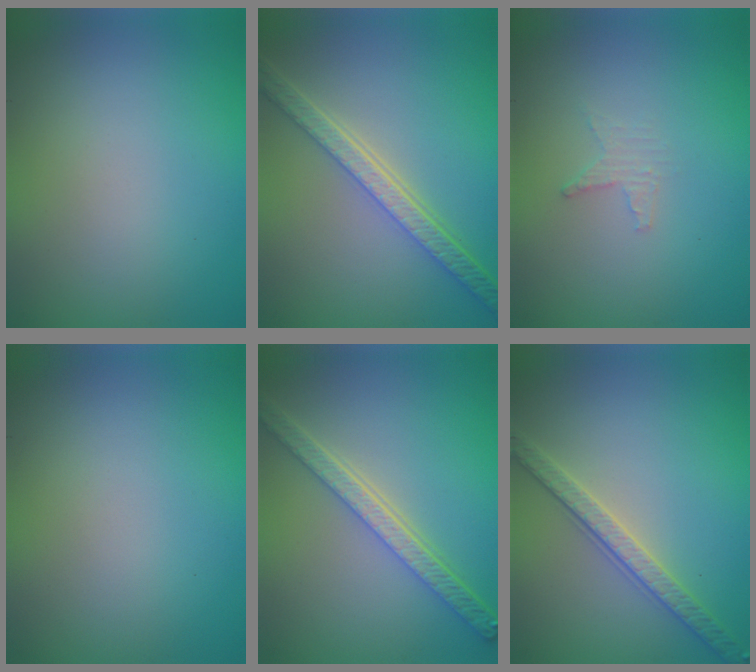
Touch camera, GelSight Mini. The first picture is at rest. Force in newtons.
{"total": 5.7, "press": 4.4, "slide": 3.7}
{"total": 1.2, "press": 1.2, "slide": 0.4}
{"total": 0.0}
{"total": 5.3, "press": 4.1, "slide": 3.3}
{"total": 3.1, "press": 2.9, "slide": 1.1}